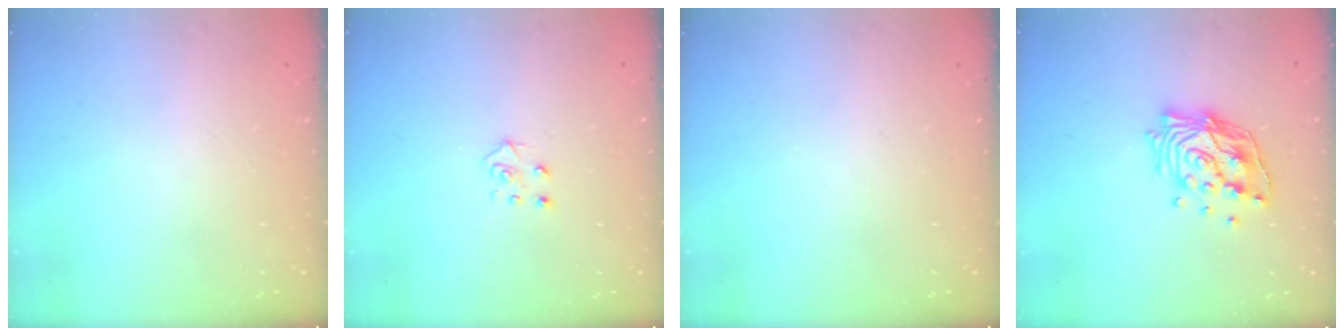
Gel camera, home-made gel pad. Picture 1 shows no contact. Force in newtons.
{"total": 4.6, "press": 4.6, "slide": 0.4}
{"total": 0.0}
{"total": 13.5, "press": 13.4, "slide": 1.0}